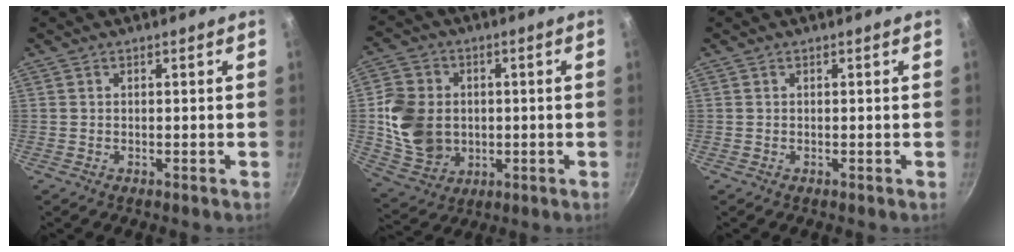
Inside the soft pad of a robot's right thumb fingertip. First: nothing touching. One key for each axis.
{"total": 13.5, "fx": 0.0, "fy": 11.2, "fz": 7.5, "tx": -0.124, "ty": -0.001, "tz": 0.011}
{"total": 0.0}